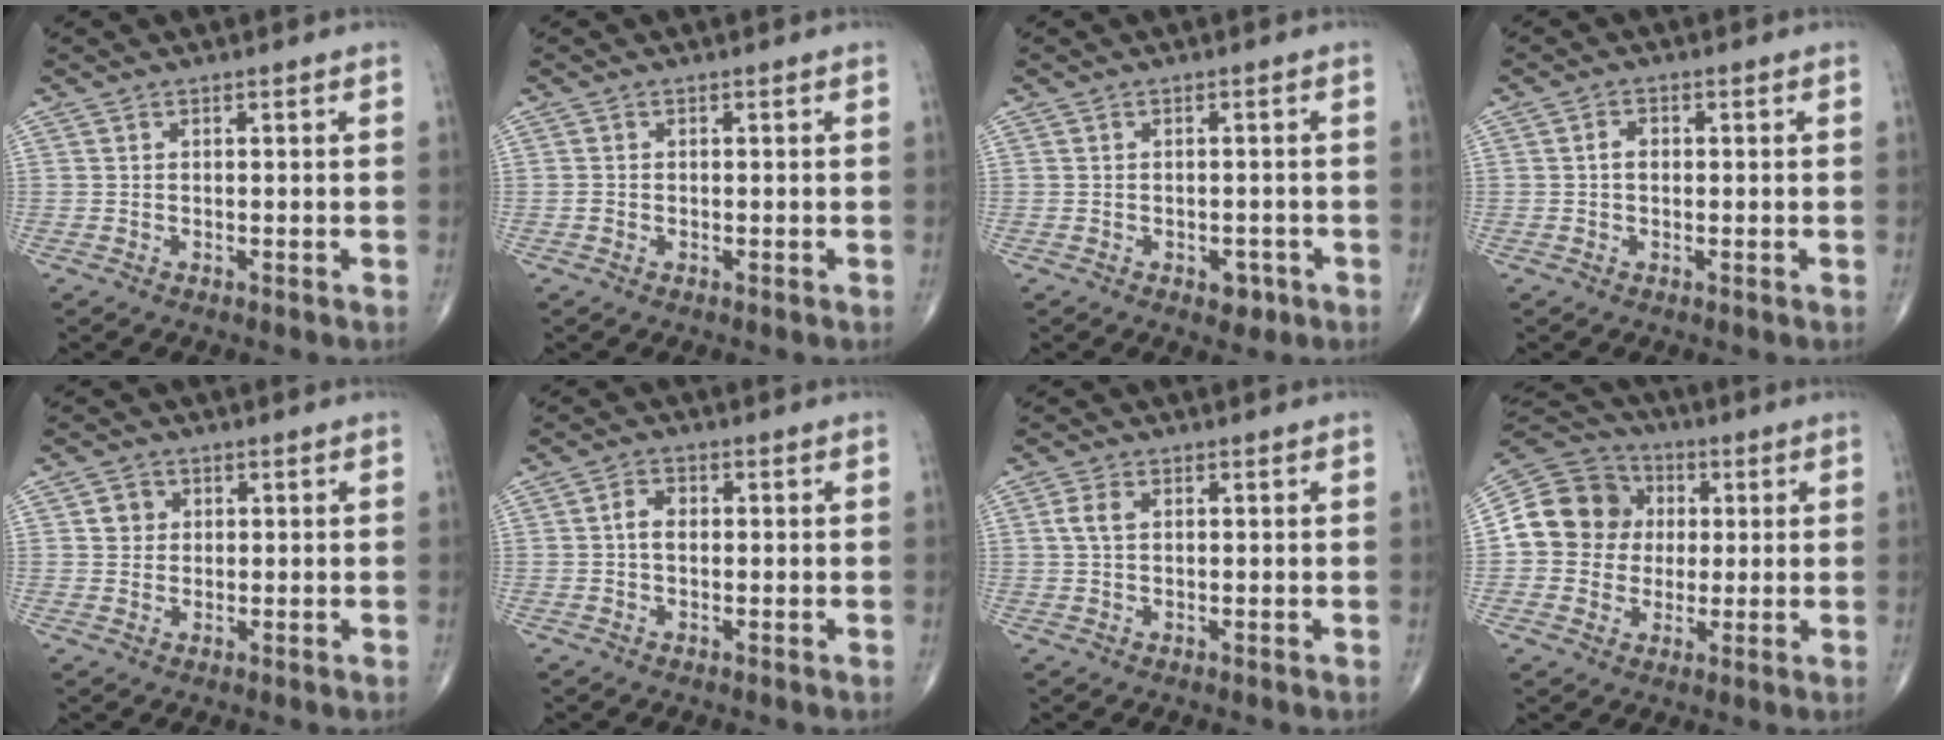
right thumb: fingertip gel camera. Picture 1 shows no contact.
{"total": 0.7, "force": [-0.2, 0.6, 0.3], "torque": [-0.005, 0.001, -0.004]}
{"total": 2.6, "force": [-1.3, 1.8, 1.4], "torque": [-0.005, 0.005, -0.013]}
{"total": 2.0, "force": [0.0, 1.4, 1.3], "torque": [-0.017, 0.008, -0.002]}
{"total": 2.9, "force": [0.7, 2.7, 0.9], "torque": [0.002, 0.001, 0.007]}
{"total": 3.0, "force": [0.0, 2.1, 2.1], "torque": [-0.034, 0.011, -0.004]}
{"total": 2.8, "force": [0.7, 1.6, 2.2], "torque": [-0.051, 0.009, 0.013]}
{"total": 13.8, "force": [1.1, 12.6, 5.3], "torque": [-0.074, 0.027, 0.016]}